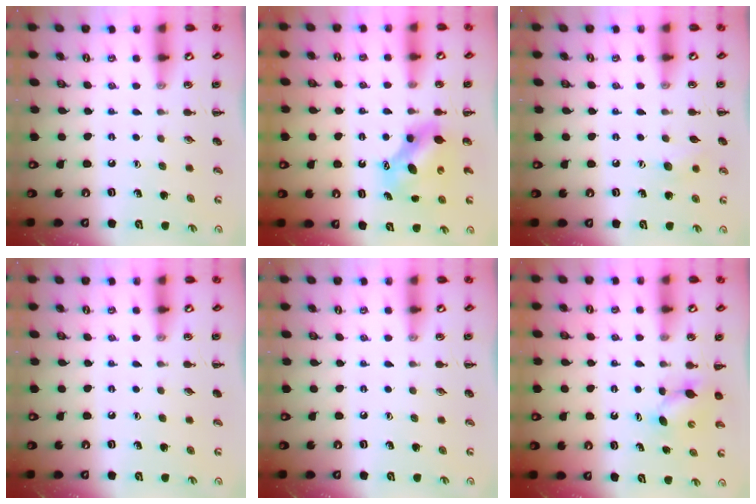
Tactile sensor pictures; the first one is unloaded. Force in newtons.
{"total": 7.1, "press": 7.0, "slide": 0.9}
{"total": 5.3, "press": 5.2, "slide": 1.3}
{"total": 0.0}
{"total": 0.0}
{"total": 3.5, "press": 3.4, "slide": 0.9}